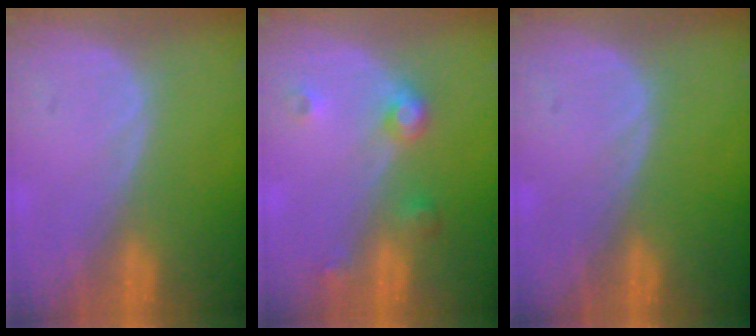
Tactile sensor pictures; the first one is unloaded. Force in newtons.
{"total": 3.8, "press": 3.5, "slide": 1.5}
{"total": 0.0}